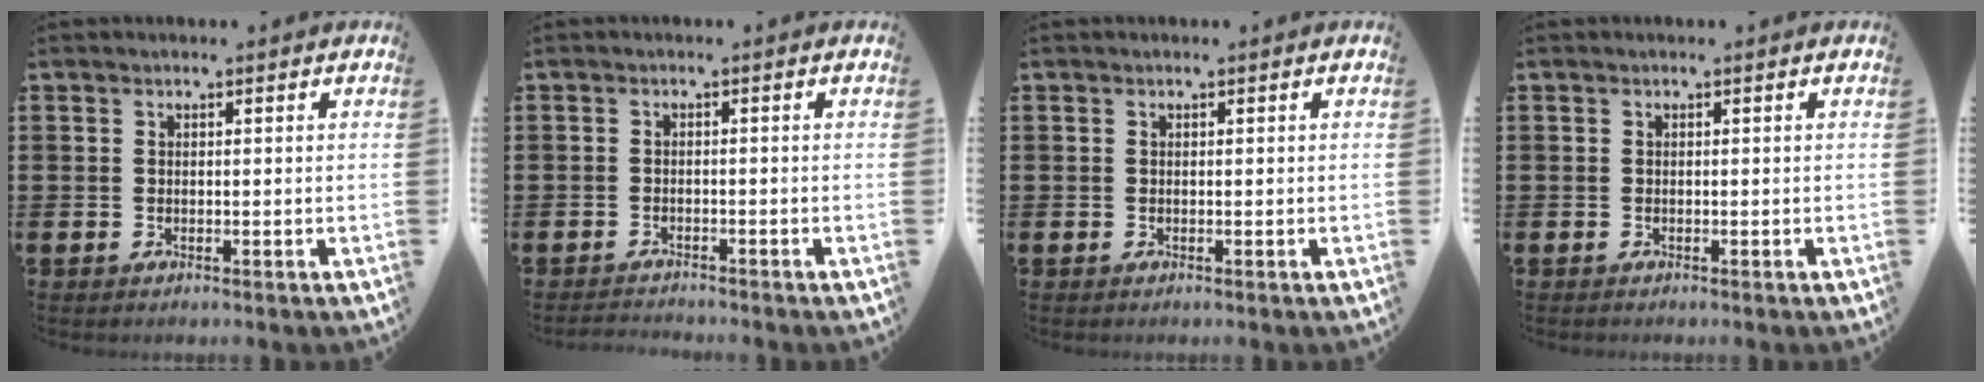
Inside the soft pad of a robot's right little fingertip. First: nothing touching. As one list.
[{"total": 1.2, "force": [-1.2, 0.0, -0.1], "torque": [-0.002, 0.001, -0.025]}, {"total": 0.0}, {"total": 0.0}]